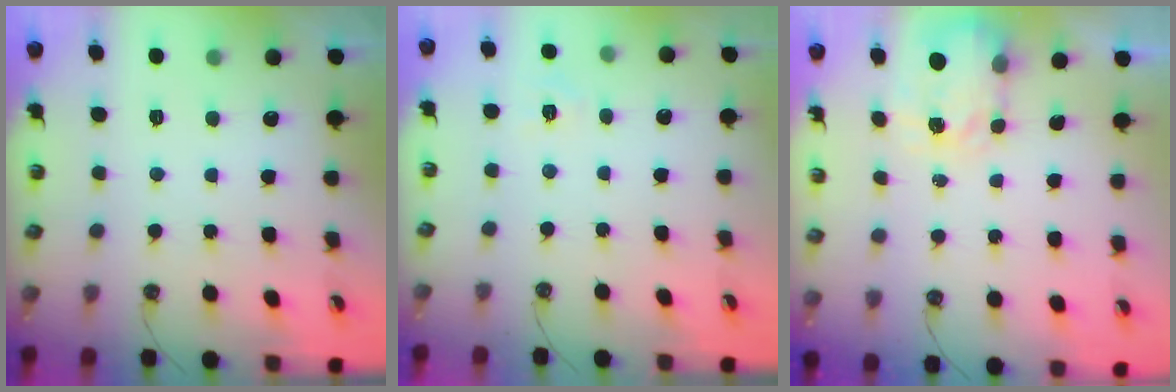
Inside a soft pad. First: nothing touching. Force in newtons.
{"total": 3.9, "press": 3.9, "slide": 0.5}
{"total": 4.0, "press": 3.9, "slide": 0.6}